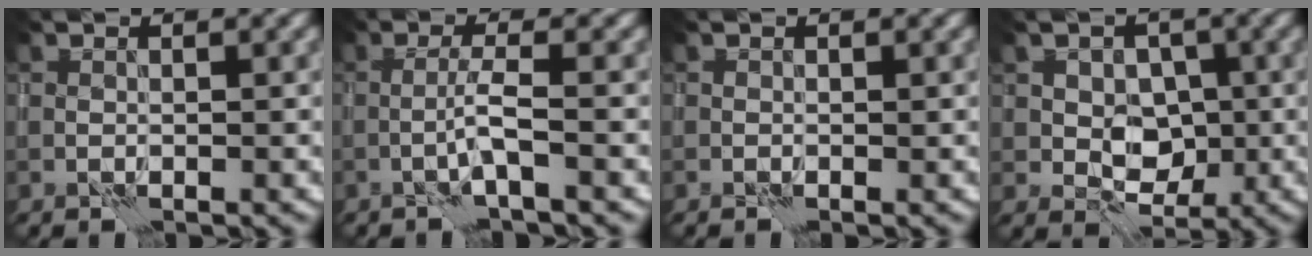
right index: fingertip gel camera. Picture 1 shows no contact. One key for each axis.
{"total": 2.0, "fx": -0.8, "fy": -0.1, "fz": 1.8, "tx": -0.033, "ty": 0.010, "tz": -0.022}
{"total": 0.0}
{"total": 3.6, "fx": 0.1, "fy": 2.9, "fz": 2.1, "tx": -0.020, "ty": -0.003, "tz": 0.003}